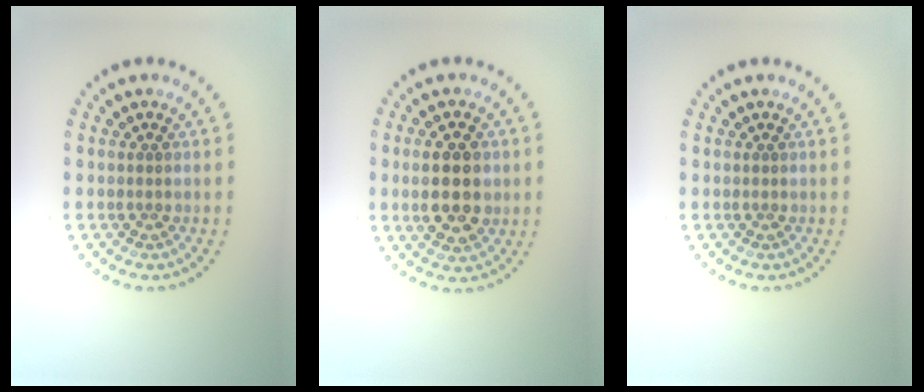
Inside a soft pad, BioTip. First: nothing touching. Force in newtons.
{"total": 5.1, "press": 5.1, "slide": 0.4}
{"total": 0.0}